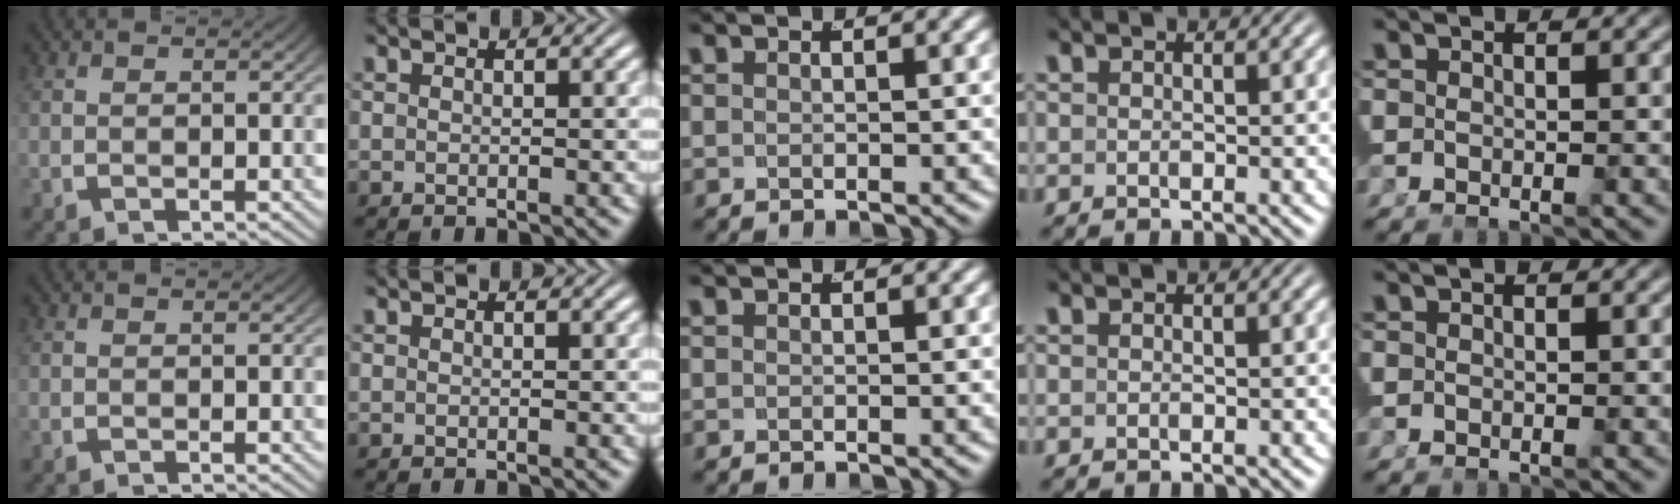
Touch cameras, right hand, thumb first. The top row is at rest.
{}